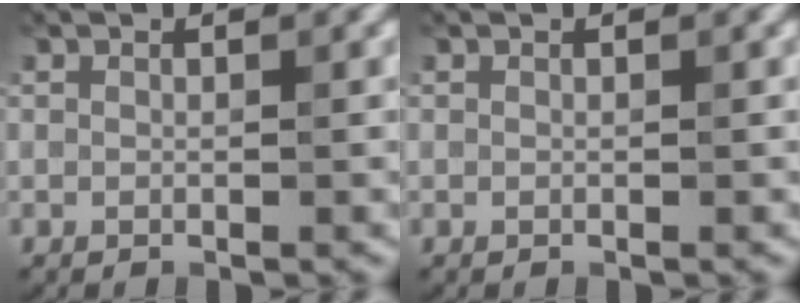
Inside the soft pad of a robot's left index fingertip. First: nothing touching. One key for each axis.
{"total": 0.0}